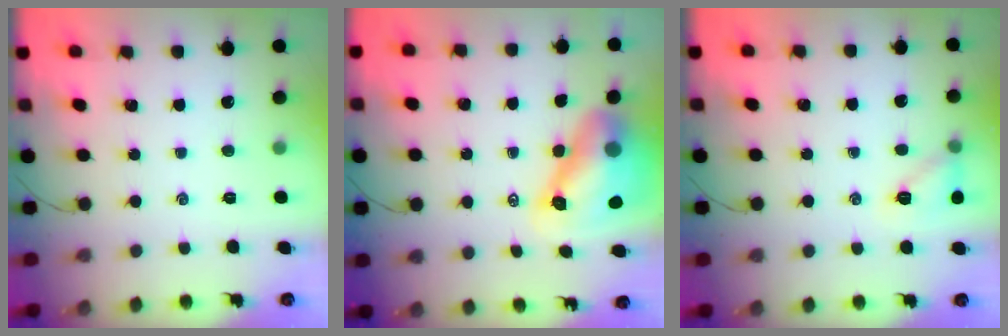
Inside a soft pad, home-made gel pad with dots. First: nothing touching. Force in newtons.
{"total": 10.9, "press": 10.4, "slide": 3.5}
{"total": 8.7, "press": 8.7, "slide": 0.9}